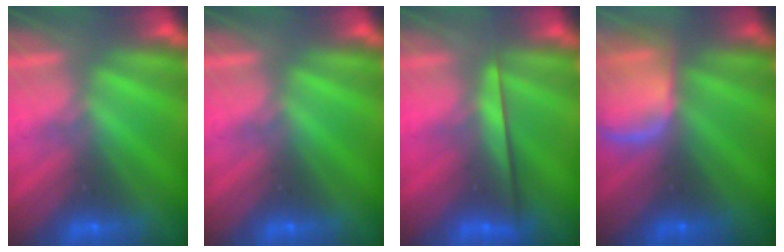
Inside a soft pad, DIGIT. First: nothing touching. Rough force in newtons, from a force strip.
{"total": 0.0}
{"total": 2.2}
{"total": 8.2}